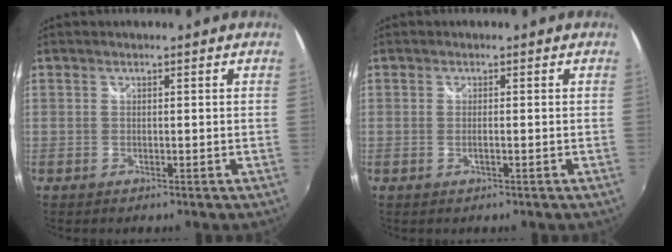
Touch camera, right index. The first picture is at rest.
{"total": 1.1, "force": [-0.4, 0.1, 1.0], "torque": [-0.020, -0.001, -0.007]}